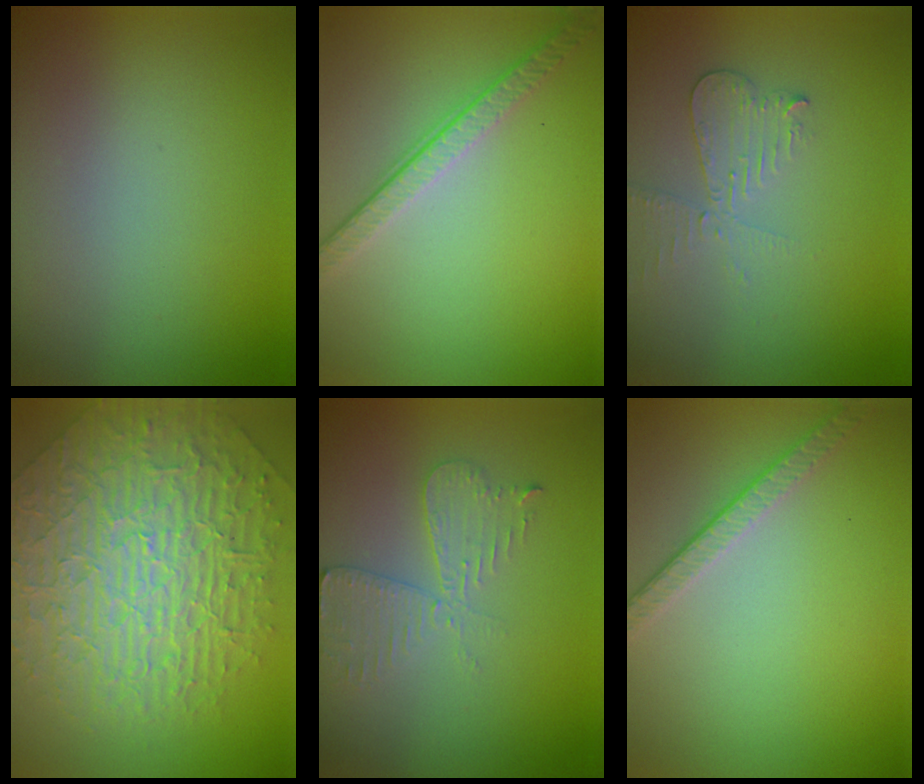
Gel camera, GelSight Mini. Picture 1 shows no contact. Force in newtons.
{"total": 3.4, "press": 2.5, "slide": 2.4}
{"total": 2.6, "press": 2.5, "slide": 0.6}
{"total": 9.1, "press": 6.8, "slide": 6.0}
{"total": 3.5, "press": 3.5, "slide": 0.5}
{"total": 2.5, "press": 2.2, "slide": 1.2}